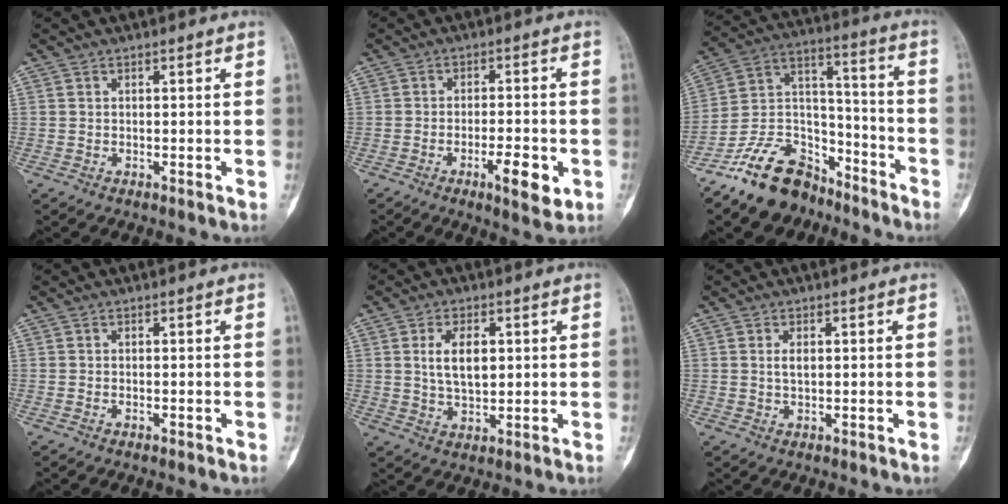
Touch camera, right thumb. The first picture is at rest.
{"total": 7.6, "force": [-2.9, 2.4, 6.6], "torque": [-0.097, 0.006, -0.040]}
{"total": 17.0, "force": [-12.5, 9.4, 6.7], "torque": [-0.094, 0.106, -0.223]}
{"total": 0.6, "force": [-0.3, 0.3, 0.4], "torque": [-0.009, 0.003, -0.004]}
{"total": 7.1, "force": [1.5, 3.9, 5.8], "torque": [-0.090, -0.008, 0.030]}
{"total": 1.9, "force": [0.4, 1.0, 1.6], "torque": [-0.024, -0.002, 0.009]}